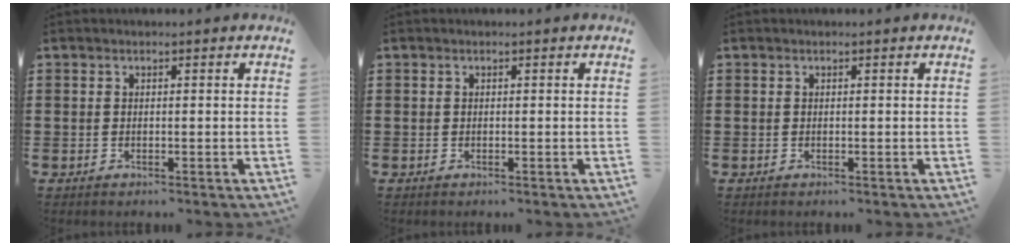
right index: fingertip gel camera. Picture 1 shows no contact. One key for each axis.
{"total": 0.0}
{"total": 0.0}